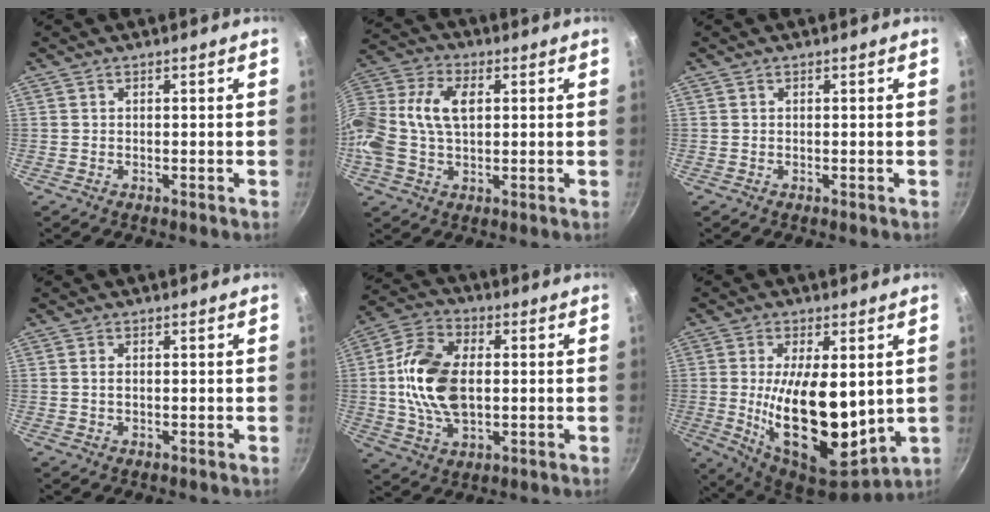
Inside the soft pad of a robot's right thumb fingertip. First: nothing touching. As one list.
[{"total": 14.2, "force": [1.3, 9.0, 10.9], "torque": [-0.223, 0.025, 0.011]}, {"total": 0.0}, {"total": 1.2, "force": [0.1, 0.7, 1.0], "torque": [-0.019, 0.002, 0.000]}, {"total": 15.2, "force": [0.4, 9.3, 12.1], "torque": [-0.213, 0.014, -0.001]}, {"total": 20.1, "force": [0.3, 9.5, 17.8], "torque": [-0.284, -0.029, 0.019]}]